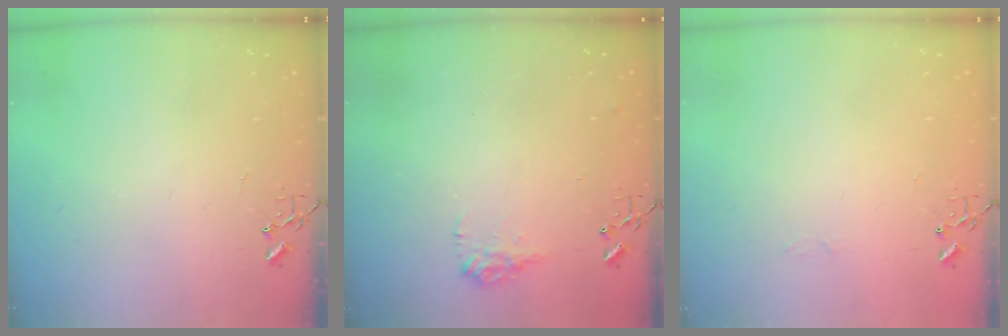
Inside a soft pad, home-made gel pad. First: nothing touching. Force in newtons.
{"total": 9.2, "press": 9.2, "slide": 0.4}
{"total": 3.0, "press": 3.0, "slide": 0.3}